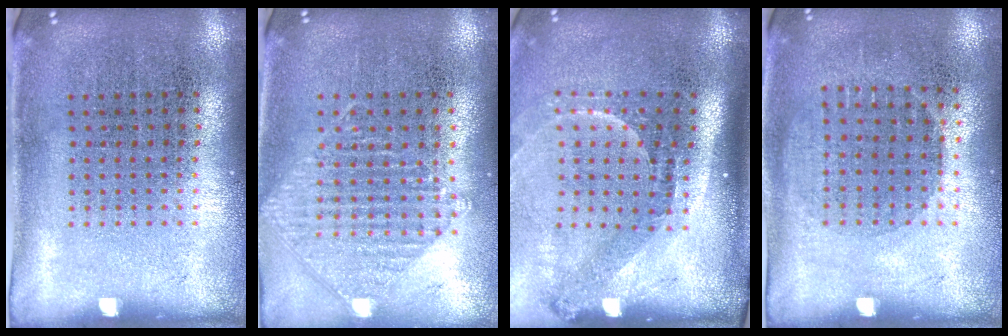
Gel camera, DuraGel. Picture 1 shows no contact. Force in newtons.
{"total": 0.9, "press": 0.9, "slide": 0.0}
{"total": 2.2, "press": 1.6, "slide": 1.6}
{"total": 1.0, "press": 0.9, "slide": 0.5}